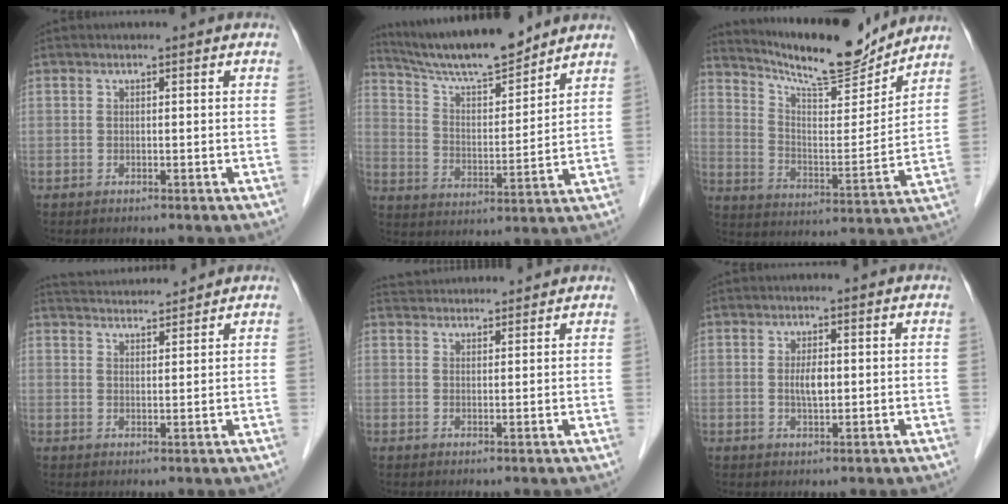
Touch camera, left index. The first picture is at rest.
{"total": 13.7, "force": [12.6, 1.1, 5.5], "torque": [-0.101, 0.004, 0.220]}
{"total": 15.1, "force": [14.2, 1.5, 5.1], "torque": [-0.097, -0.013, 0.226]}
{"total": 7.9, "force": [7.7, 0.3, 1.7], "torque": [-0.035, 0.024, 0.122]}
{"total": 6.9, "force": [6.7, 0.9, 1.1], "torque": [-0.022, 0.037, 0.102]}
{"total": 2.5, "force": [0.2, 0.8, 2.4], "torque": [-0.047, -0.002, 0.005]}